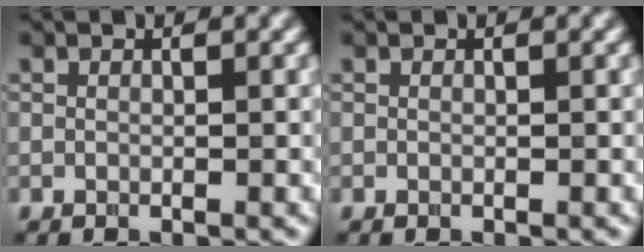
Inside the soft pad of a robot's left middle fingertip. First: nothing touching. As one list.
[{"total": 0.0}]